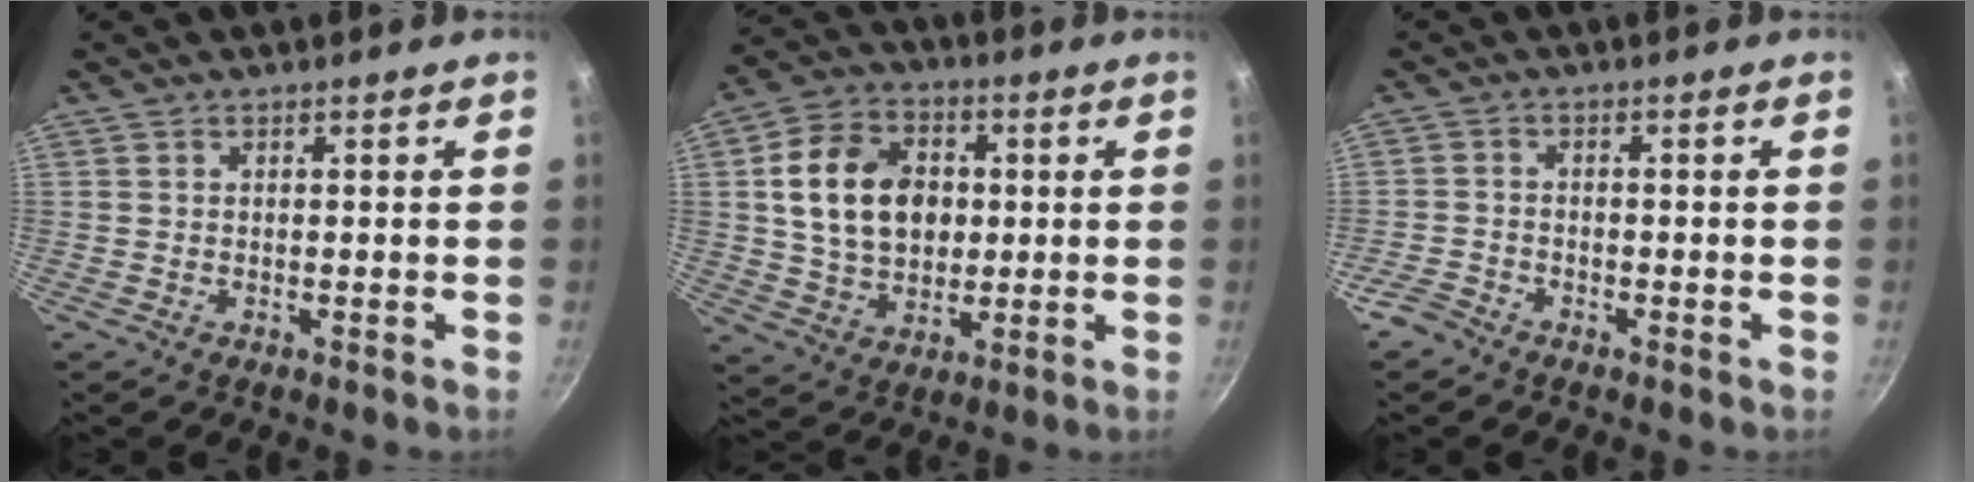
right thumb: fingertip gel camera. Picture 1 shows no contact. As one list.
[{"total": 15.6, "force": [1.9, 11.6, 10.3], "torque": [-0.161, 0.009, 0.032]}, {"total": 3.1, "force": [-2.6, 1.6, 0.9], "torque": [-0.025, 0.021, -0.054]}]